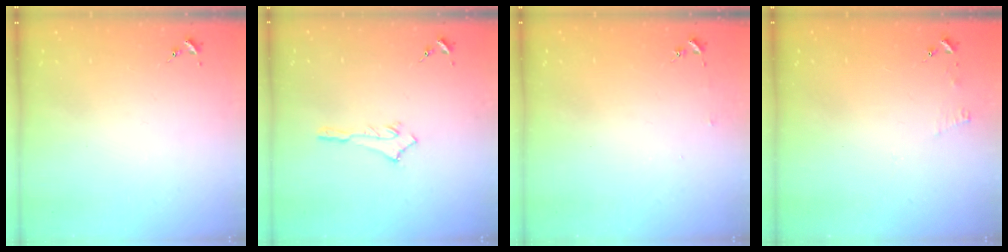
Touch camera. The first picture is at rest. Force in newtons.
{"total": 2.5, "press": 2.5, "slide": 0.2}
{"total": 2.5, "press": 2.5, "slide": 0.2}
{"total": 4.7, "press": 4.6, "slide": 0.5}